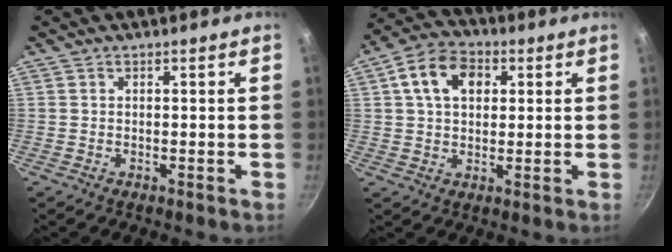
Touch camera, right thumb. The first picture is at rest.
{"total": 10.3, "force": [2.9, 7.3, 6.7], "torque": [-0.100, 0.011, 0.036]}